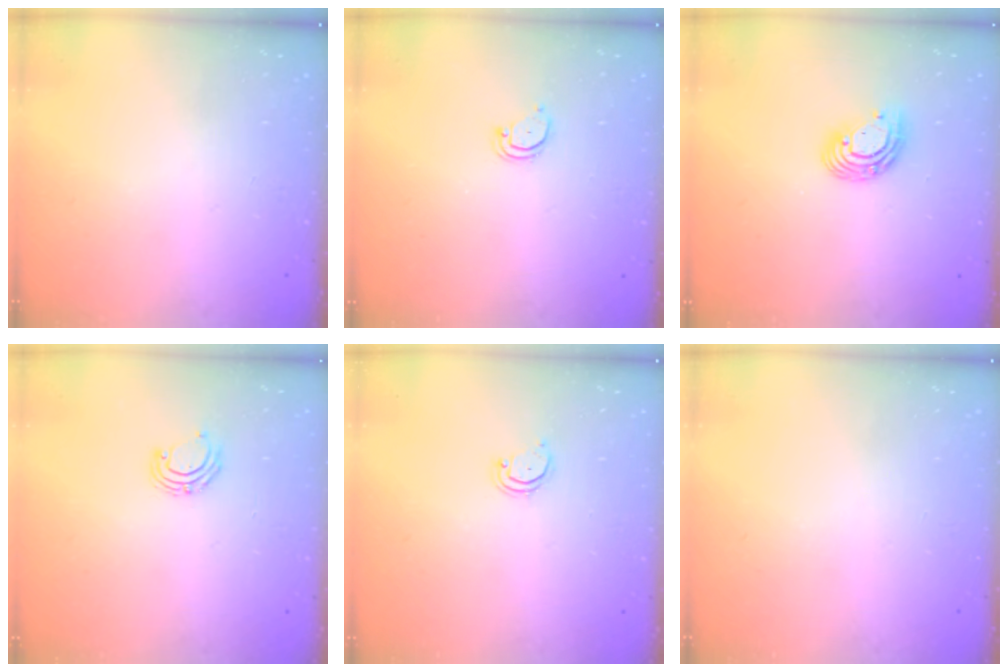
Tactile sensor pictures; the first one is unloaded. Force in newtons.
{"total": 3.0, "press": 3.0, "slide": 0.3}
{"total": 9.2, "press": 9.1, "slide": 1.6}
{"total": 6.0, "press": 5.9, "slide": 1.1}
{"total": 2.6, "press": 2.6, "slide": 0.2}
{"total": 0.0}